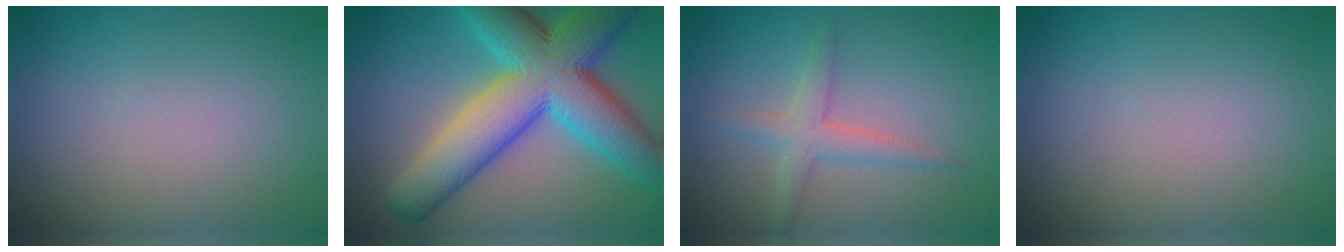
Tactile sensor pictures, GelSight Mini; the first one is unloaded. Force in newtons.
{"total": 12.9, "press": 12.9, "slide": 0.4}
{"total": 2.3, "press": 2.3, "slide": 0.2}
{"total": 0.0}